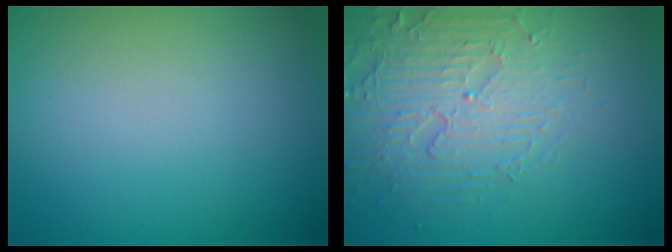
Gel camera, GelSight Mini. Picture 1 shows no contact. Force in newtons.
{"total": 4.1, "press": 4.1, "slide": 0.4}